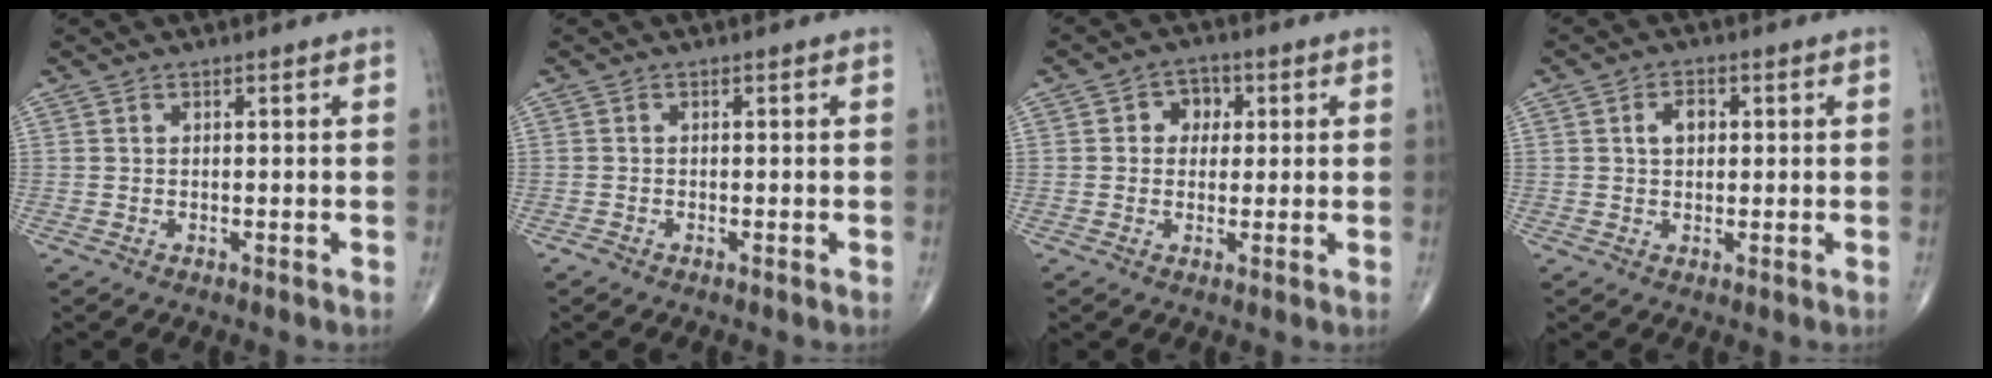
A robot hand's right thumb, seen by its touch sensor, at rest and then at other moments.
{"total": 0.5, "force": [-0.4, 0.3, 0.2], "torque": [-0.007, -0.002, -0.012]}
{"total": 4.6, "force": [1.0, 3.9, 2.2], "torque": [0.000, 0.006, 0.007]}
{"total": 3.5, "force": [0.7, 2.4, 2.4], "torque": [-0.035, 0.006, 0.010]}